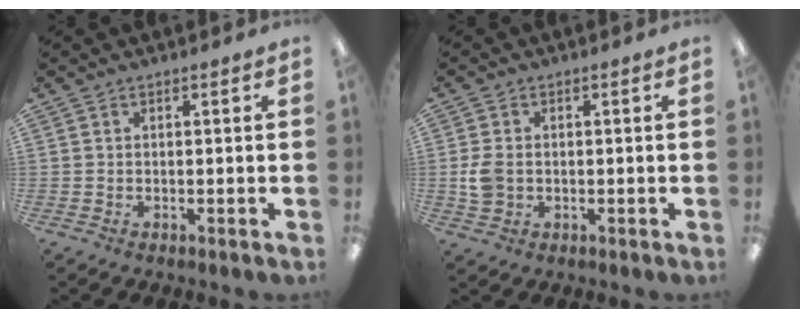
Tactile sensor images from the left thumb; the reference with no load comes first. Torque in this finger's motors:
{"motor_torque": [-0.18, 0.25, 0.22, -0.22, 0.08]}